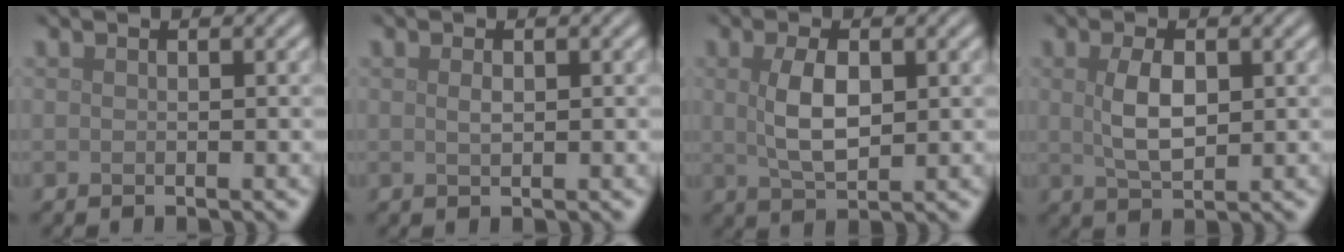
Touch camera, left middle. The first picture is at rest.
{"total": 0.8, "force": [0.2, 0.4, 0.7], "torque": [-0.015, 0.000, 0.004]}
{"total": 3.9, "force": [0.6, 1.9, 3.4], "torque": [-0.077, -0.002, 0.016]}
{"total": 3.5, "force": [0.6, 1.7, 3.1], "torque": [-0.070, -0.002, 0.015]}